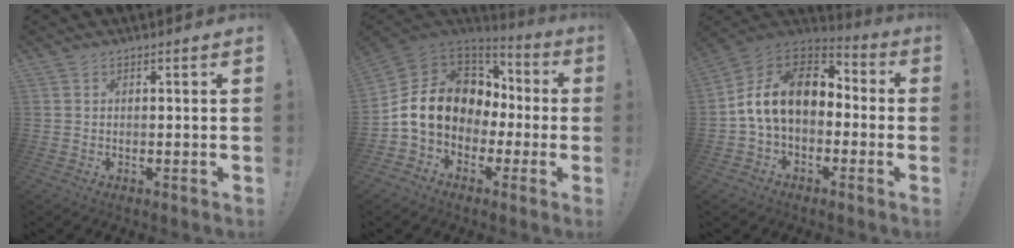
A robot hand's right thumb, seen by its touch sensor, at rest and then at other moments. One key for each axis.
{"total": 16.3, "fx": 0.7, "fy": 12.8, "fz": 10.0, "tx": -0.171, "ty": 0.008, "tz": 0.035}
{"total": 16.7, "fx": 2.2, "fy": 11.2, "fz": 12.1, "tx": -0.198, "ty": 0.012, "tz": 0.048}